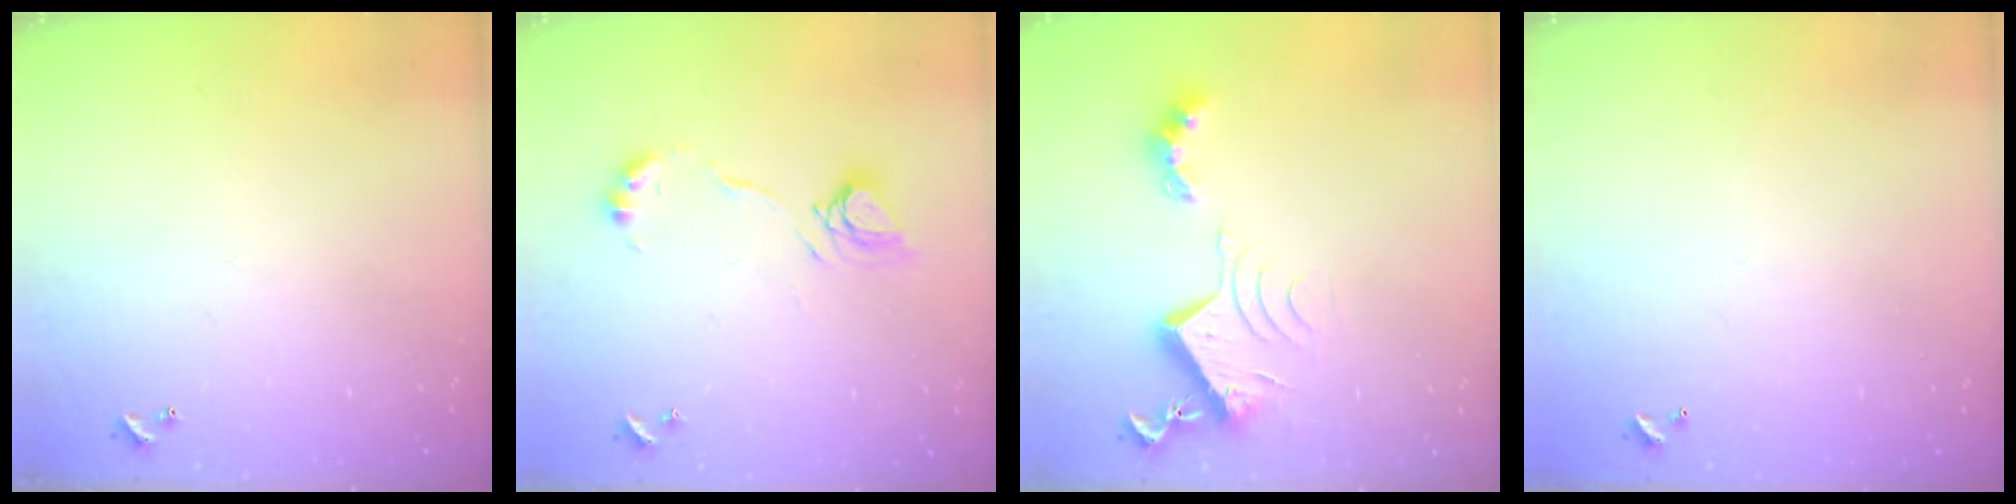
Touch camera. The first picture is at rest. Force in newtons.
{"total": 12.5, "press": 12.5, "slide": 1.1}
{"total": 9.0, "press": 8.9, "slide": 1.0}
{"total": 2.8, "press": 2.8, "slide": 0.1}